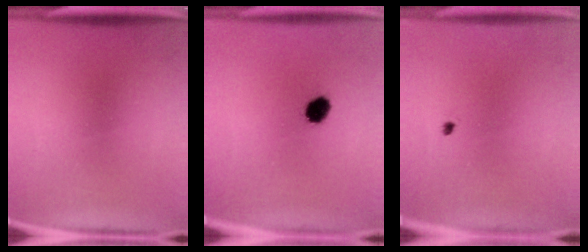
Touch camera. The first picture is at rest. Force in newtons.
{"total": 4.7}
{"total": 0.6}